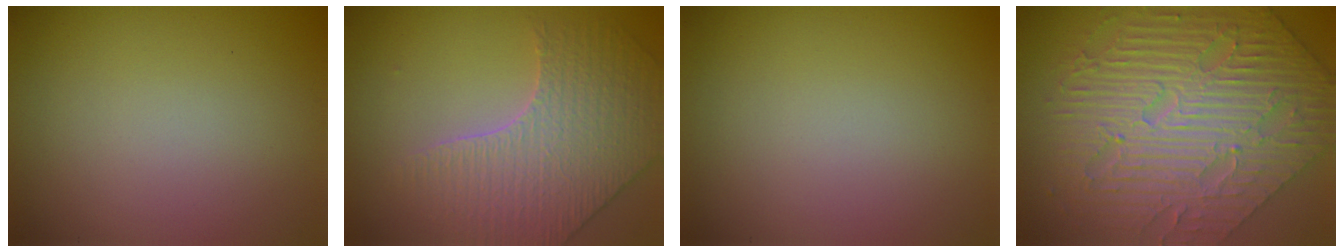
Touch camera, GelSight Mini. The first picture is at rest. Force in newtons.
{"total": 4.0, "press": 4.0, "slide": 0.3}
{"total": 0.0}
{"total": 8.9, "press": 6.8, "slide": 5.7}